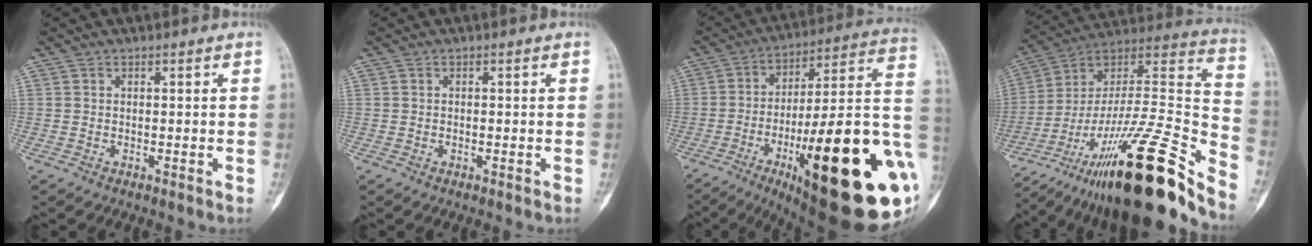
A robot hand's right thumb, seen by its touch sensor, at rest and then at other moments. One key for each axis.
{"total": 0.0}
{"total": 36.6, "fx": -10.0, "fy": 9.6, "fz": 33.9, "tx": -0.412, "ty": 0.026, "tz": -0.145}
{"total": 35.3, "fx": -23.7, "fy": 7.0, "fz": 25.2, "tx": -0.357, "ty": 0.075, "tz": -0.385}